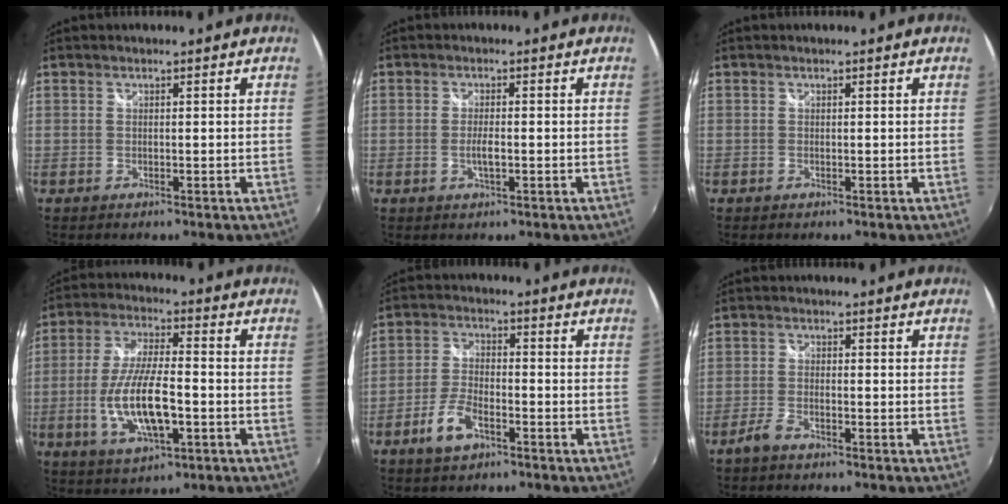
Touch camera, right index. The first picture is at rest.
{"total": 2.2, "force": [-0.6, 0.6, 2.0], "torque": [-0.040, -0.003, -0.011]}
{"total": 0.0}
{"total": 13.1, "force": [-3.6, 4.5, 11.8], "torque": [-0.239, -0.008, -0.061]}
{"total": 6.7, "force": [-3.9, 2.9, 4.6], "torque": [-0.102, 0.002, -0.071]}
{"total": 3.3, "force": [-2.5, 0.9, 1.8], "torque": [-0.055, -0.001, -0.054]}